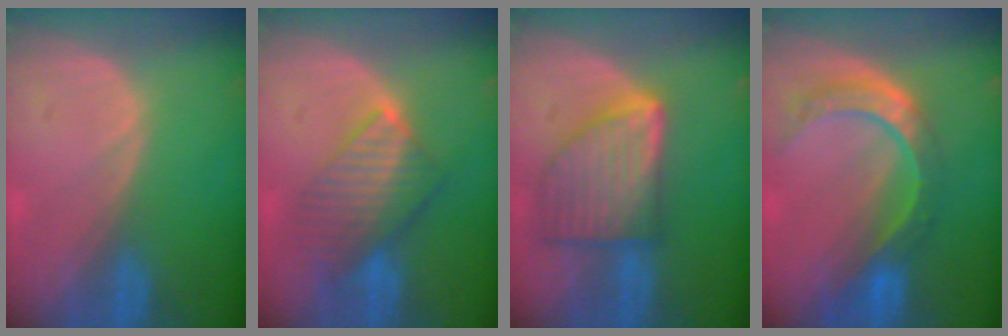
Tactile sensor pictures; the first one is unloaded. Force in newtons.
{"total": 7.5, "press": 7.1, "slide": 2.3}
{"total": 9.1, "press": 9.1, "slide": 0.6}
{"total": 8.8, "press": 7.4, "slide": 4.9}